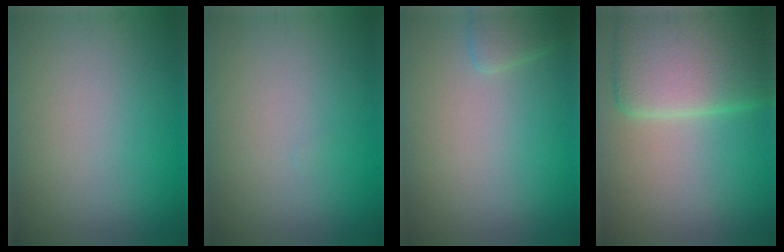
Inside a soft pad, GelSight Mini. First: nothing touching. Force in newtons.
{"total": 0.0}
{"total": 1.5, "press": 1.5, "slide": 0.1}
{"total": 9.0, "press": 9.0, "slide": 0.3}